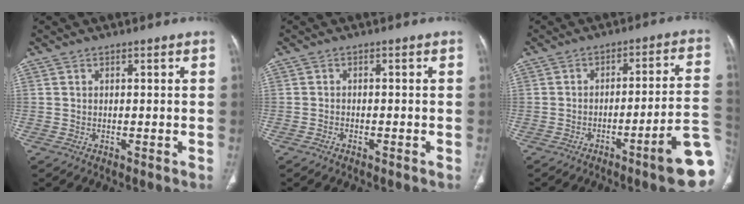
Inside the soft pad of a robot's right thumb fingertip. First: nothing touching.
{"total": 0.9, "force": [-0.8, 0.3, 0.4], "torque": [-0.013, 0.007, -0.011]}
{"total": 13.6, "force": [-5.8, 1.4, 12.2], "torque": [-0.128, 0.035, -0.080]}